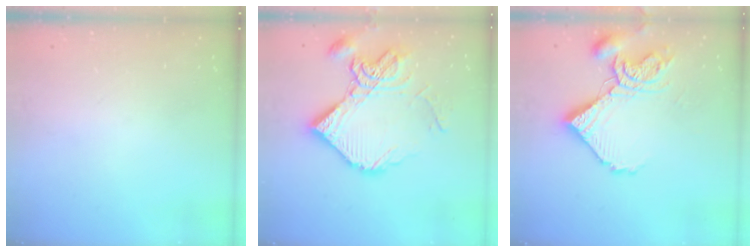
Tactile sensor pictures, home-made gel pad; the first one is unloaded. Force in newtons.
{"total": 18.4, "press": 18.3, "slide": 1.8}
{"total": 14.4, "press": 14.4, "slide": 0.8}